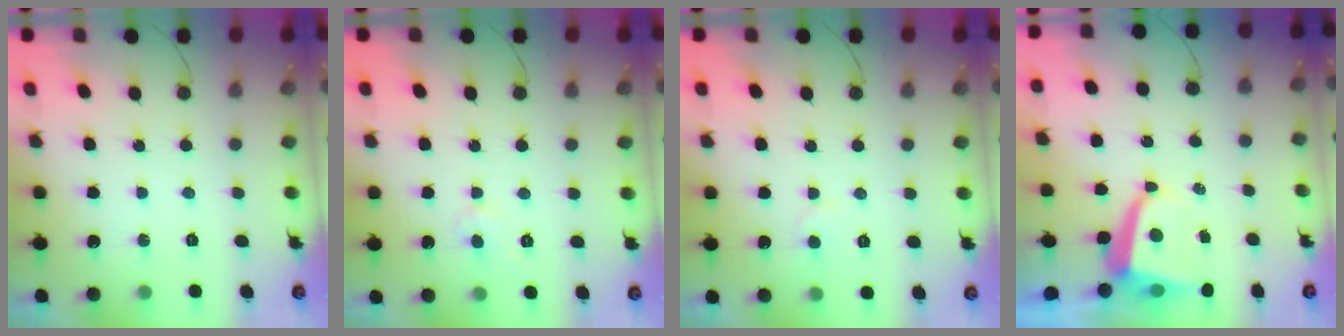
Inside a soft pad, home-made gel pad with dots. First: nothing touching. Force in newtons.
{"total": 2.5, "press": 2.5, "slide": 0.2}
{"total": 2.8, "press": 2.8, "slide": 0.1}
{"total": 4.5, "press": 4.5, "slide": 0.5}